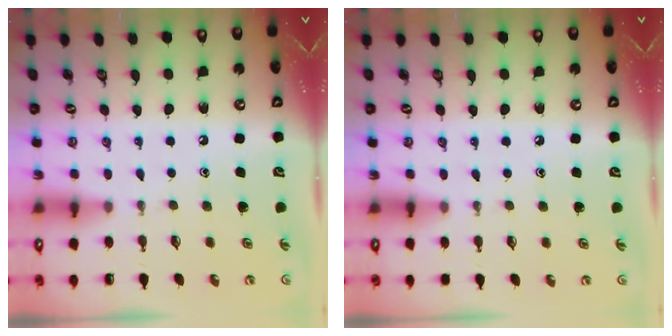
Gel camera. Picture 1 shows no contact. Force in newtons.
{"total": 3.0, "press": 2.9, "slide": 0.5}